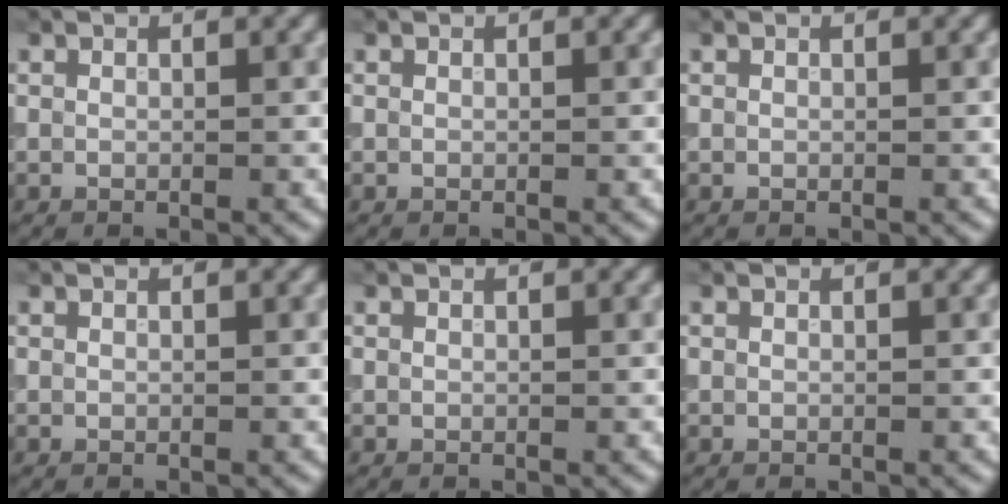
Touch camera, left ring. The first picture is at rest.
{"total": 0.0}
{"total": 0.0}
{"total": 0.0}
{"total": 0.0}
{"total": 0.0}